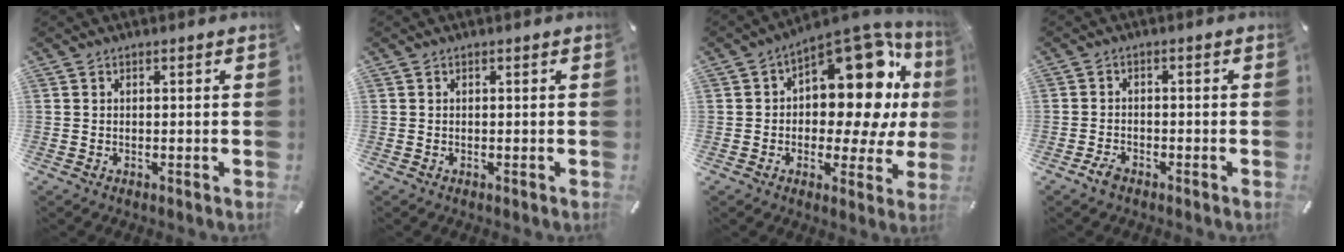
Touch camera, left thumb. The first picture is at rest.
{"total": 0.0}
{"total": 19.0, "force": [5.8, 10.9, 14.5], "torque": [-0.169, -0.065, 0.094]}
{"total": 2.9, "force": [-2.0, 1.5, 1.4], "torque": [-0.040, 0.006, -0.043]}